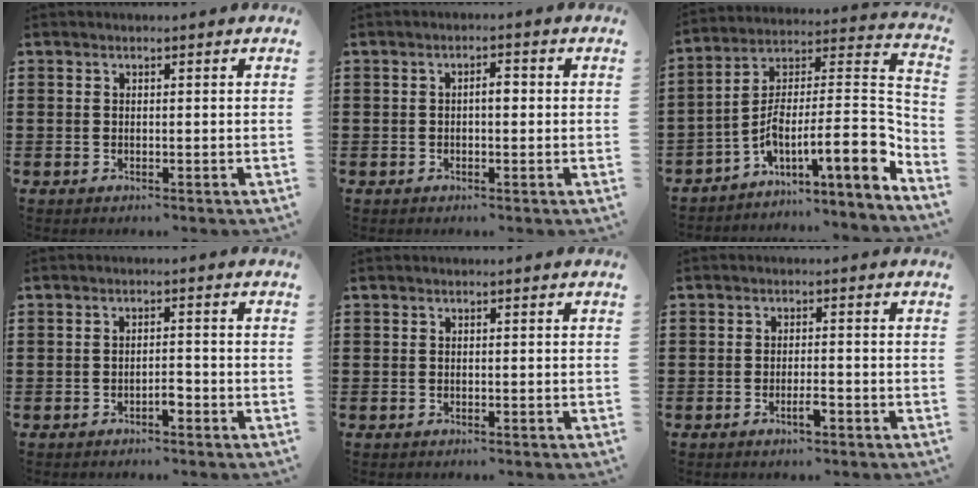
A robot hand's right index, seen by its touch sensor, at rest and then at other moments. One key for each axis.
{"total": 2.2, "fx": -0.2, "fy": 0.7, "fz": 2.1, "tx": -0.039, "ty": 0.003, "tz": -0.005}
{"total": 11.7, "fx": -4.3, "fy": 2.4, "fz": 10.6, "tx": -0.183, "ty": -0.041, "tz": -0.086}
{"total": 2.0, "fx": -1.1, "fy": 0.6, "fz": 1.5, "tx": -0.030, "ty": 0.001, "tz": -0.021}
{"total": 0.0}
{"total": 2.5, "fx": -1.4, "fy": 0.5, "fz": 2.1, "tx": -0.043, "ty": -0.002, "tz": -0.027}